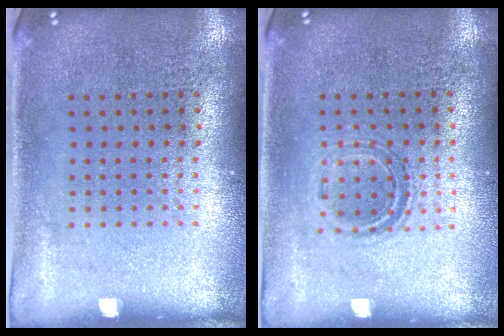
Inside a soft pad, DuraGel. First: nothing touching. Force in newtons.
{"total": 1.1, "press": 0.9, "slide": 0.6}